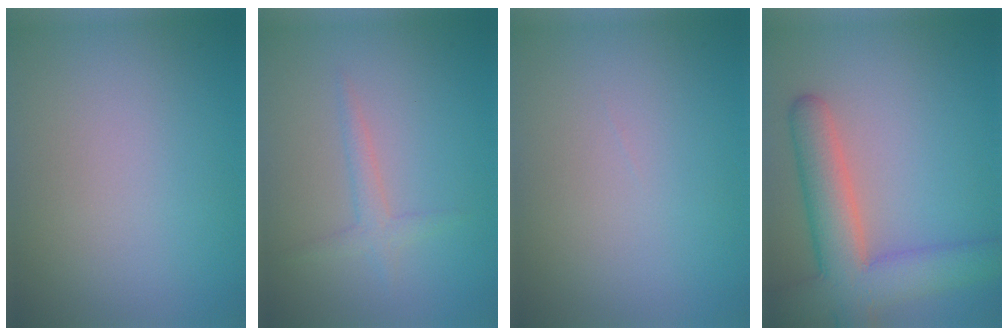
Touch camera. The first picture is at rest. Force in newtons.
{"total": 1.7, "press": 1.7, "slide": 0.0}
{"total": 0.0}
{"total": 7.4, "press": 7.4, "slide": 0.5}